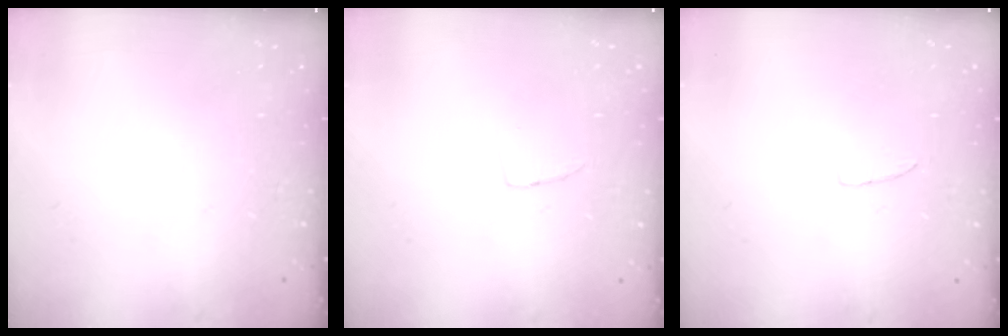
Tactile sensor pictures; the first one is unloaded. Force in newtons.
{"total": 2.9, "press": 2.9, "slide": 0.1}
{"total": 3.5, "press": 3.5, "slide": 0.2}